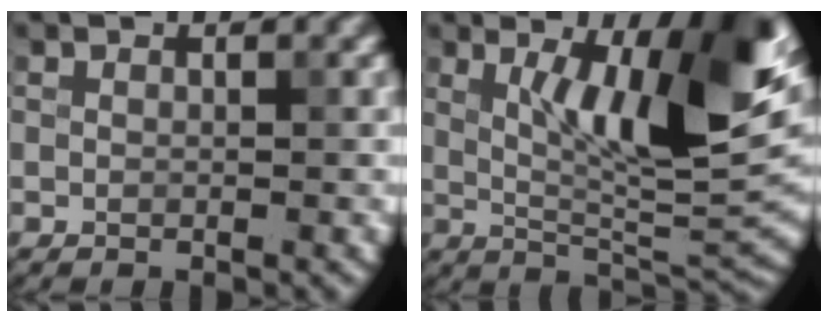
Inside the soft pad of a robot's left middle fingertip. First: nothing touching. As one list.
[{"total": 11.6, "force": [3.5, 2.7, 10.7], "torque": [-0.162, -0.009, 0.062]}]